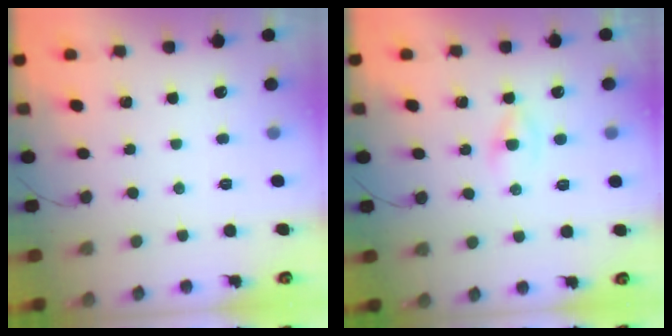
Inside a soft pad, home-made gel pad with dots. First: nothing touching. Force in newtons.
{"total": 1.1, "press": 0.8, "slide": 0.7}